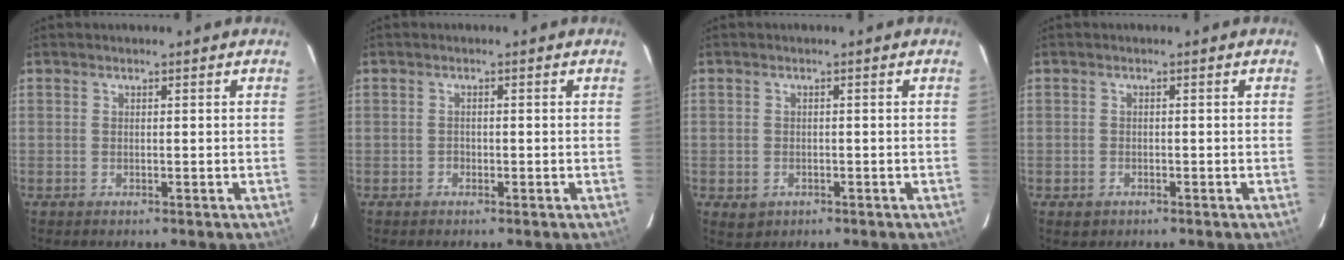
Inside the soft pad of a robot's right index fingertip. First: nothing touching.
{"total": 0.9, "force": [-0.6, 0.7, 0.0], "torque": [0.001, 0.005, -0.010]}
{"total": 2.7, "force": [-0.9, 2.3, 1.0], "torque": [-0.022, -0.002, -0.007]}
{"total": 1.9, "force": [-1.0, 1.5, 0.5], "torque": [-0.012, 0.000, -0.011]}